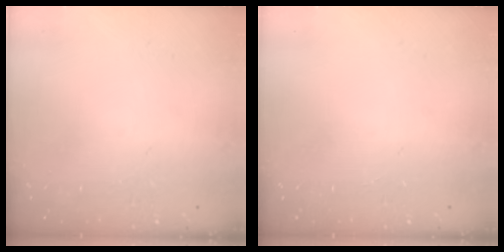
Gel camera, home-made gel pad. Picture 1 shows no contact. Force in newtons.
{"total": 0.0}